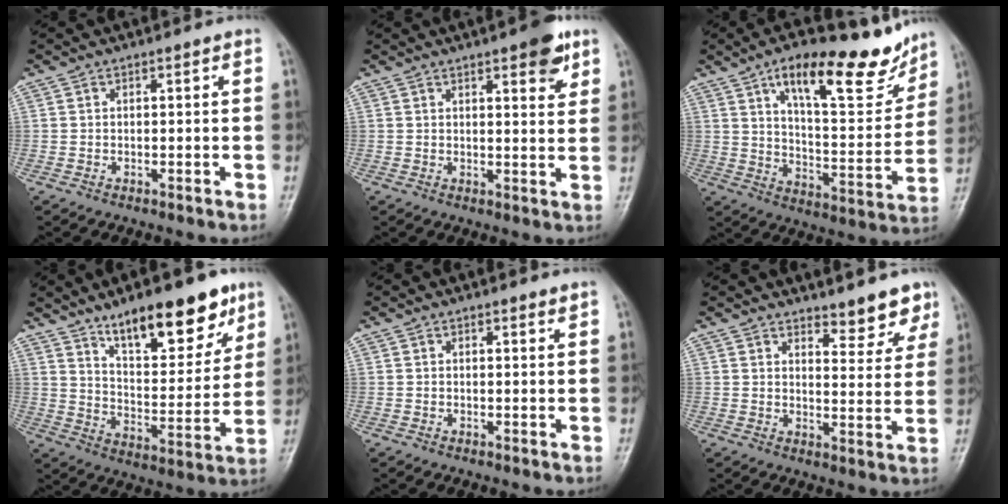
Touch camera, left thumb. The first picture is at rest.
{"total": 6.2, "force": [3.6, 2.0, 4.6], "torque": [-0.046, -0.016, 0.040]}
{"total": 20.7, "force": [13.3, 7.3, 14.1], "torque": [-0.160, -0.059, 0.207]}
{"total": 18.0, "force": [11.8, 6.8, 11.8], "torque": [-0.125, -0.069, 0.192]}
{"total": 0.7, "force": [0.7, 0.2, 0.3], "torque": [-0.005, -0.006, 0.007]}
{"total": 6.4, "force": [5.5, 2.3, 2.4], "torque": [-0.001, -0.045, 0.069]}